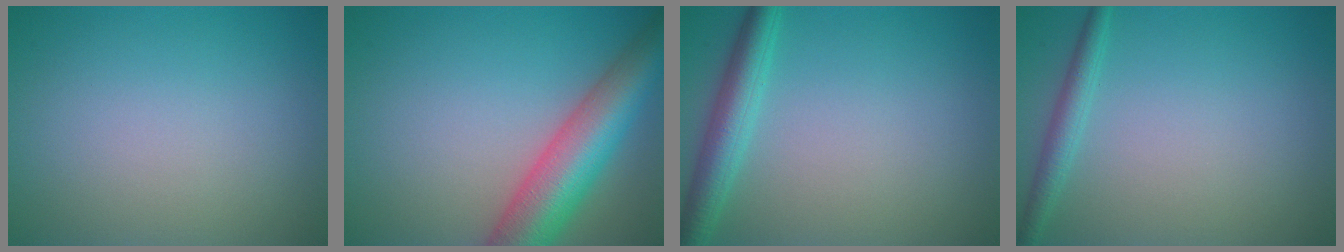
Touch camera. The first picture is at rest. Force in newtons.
{"total": 8.5, "press": 8.5, "slide": 0.4}
{"total": 3.6, "press": 3.6, "slide": 0.1}
{"total": 1.8, "press": 1.8, "slide": 0.1}